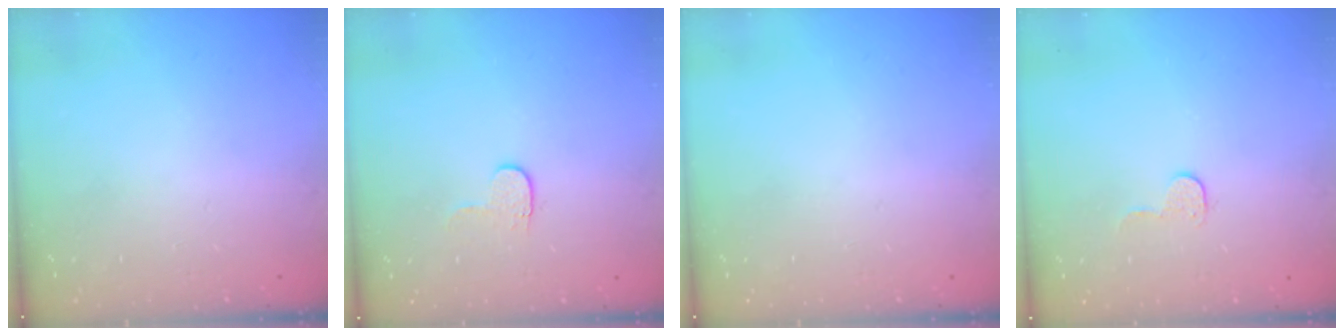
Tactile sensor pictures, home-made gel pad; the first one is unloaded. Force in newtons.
{"total": 3.6, "press": 3.6, "slide": 0.4}
{"total": 0.0}
{"total": 5.7, "press": 5.7, "slide": 0.2}